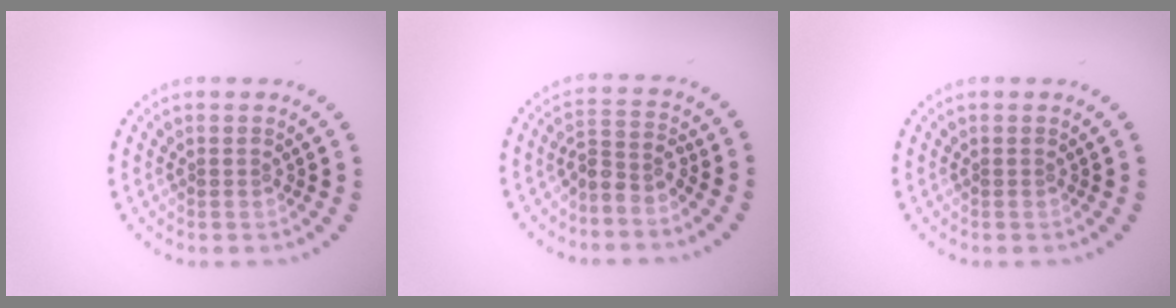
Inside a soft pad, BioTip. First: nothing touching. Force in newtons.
{"total": 2.5, "press": 1.8, "slide": 1.7}
{"total": 0.0}